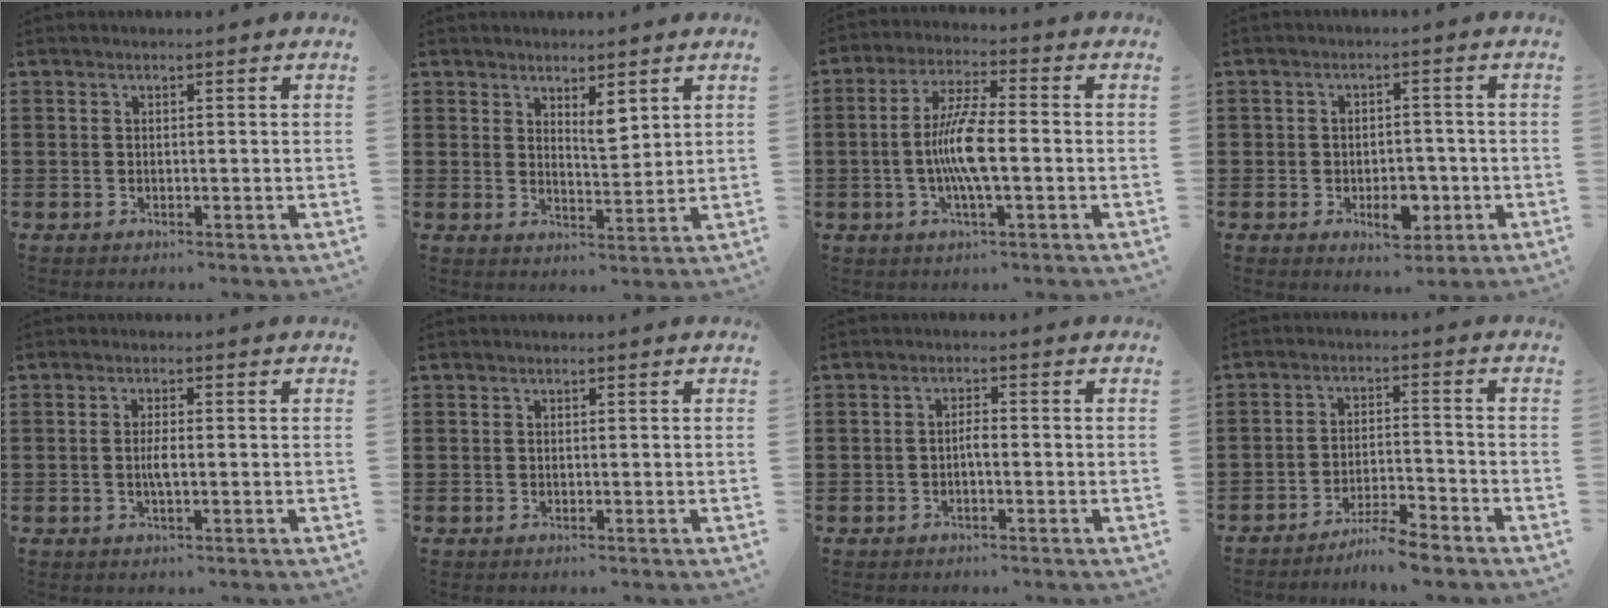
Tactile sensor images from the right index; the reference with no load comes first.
{"total": 4.0, "force": [3.0, 1.3, 2.4], "torque": [-0.037, -0.005, 0.050]}
{"total": 8.0, "force": [-1.2, 1.8, 7.7], "torque": [-0.162, -0.007, -0.030]}
{"total": 5.8, "force": [-2.0, 3.6, 4.1], "torque": [-0.051, 0.005, -0.035]}
{"total": 2.5, "force": [-0.4, 0.4, 2.4], "torque": [-0.052, -0.005, -0.010]}
{"total": 0.0}
{"total": 1.6, "force": [-0.5, 0.3, 1.4], "torque": [-0.035, -0.001, -0.012]}
{"total": 5.0, "force": [-4.6, -0.3, 1.7], "torque": [-0.040, -0.007, -0.092]}